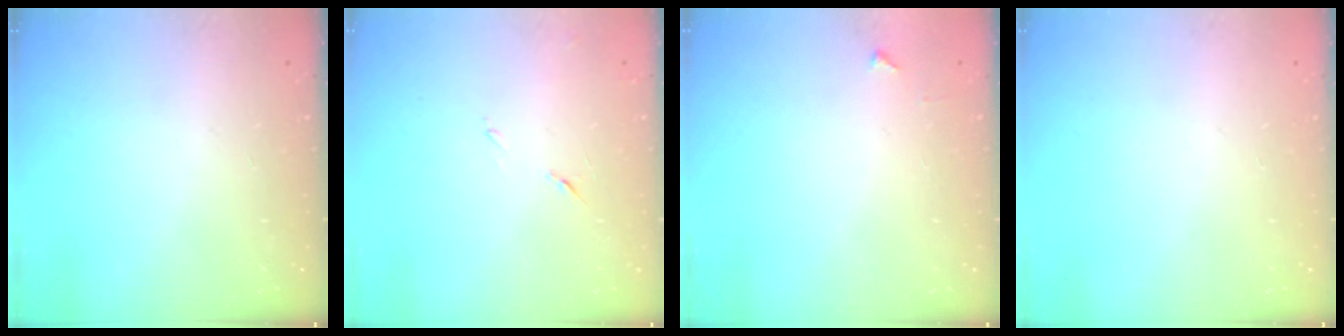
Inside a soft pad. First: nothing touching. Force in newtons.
{"total": 6.1, "press": 6.1, "slide": 0.6}
{"total": 3.2, "press": 3.2, "slide": 0.4}
{"total": 0.0}